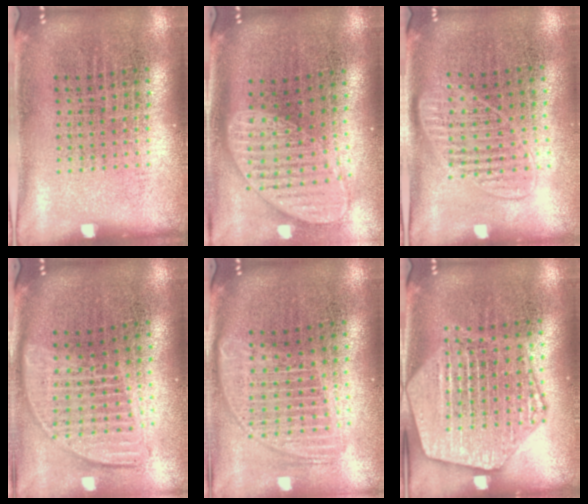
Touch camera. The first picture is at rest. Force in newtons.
{"total": 2.0, "press": 1.6, "slide": 1.1}
{"total": 1.4, "press": 1.3, "slide": 0.6}
{"total": 1.8, "press": 1.6, "slide": 0.9}
{"total": 1.8, "press": 1.5, "slide": 1.0}
{"total": 3.9, "press": 3.8, "slide": 0.4}